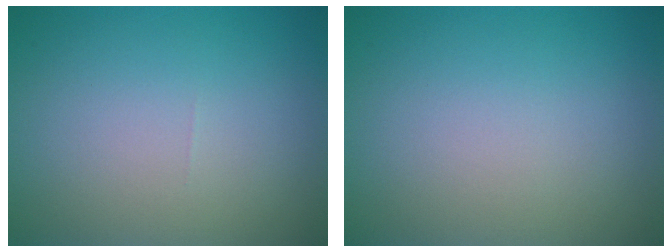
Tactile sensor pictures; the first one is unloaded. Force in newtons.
{"total": 0.0}